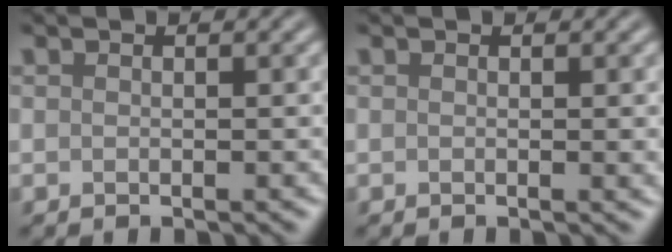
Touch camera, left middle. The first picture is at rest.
{"total": 0.6, "force": [0.1, 0.1, 0.6], "torque": [-0.006, -0.001, 0.000]}